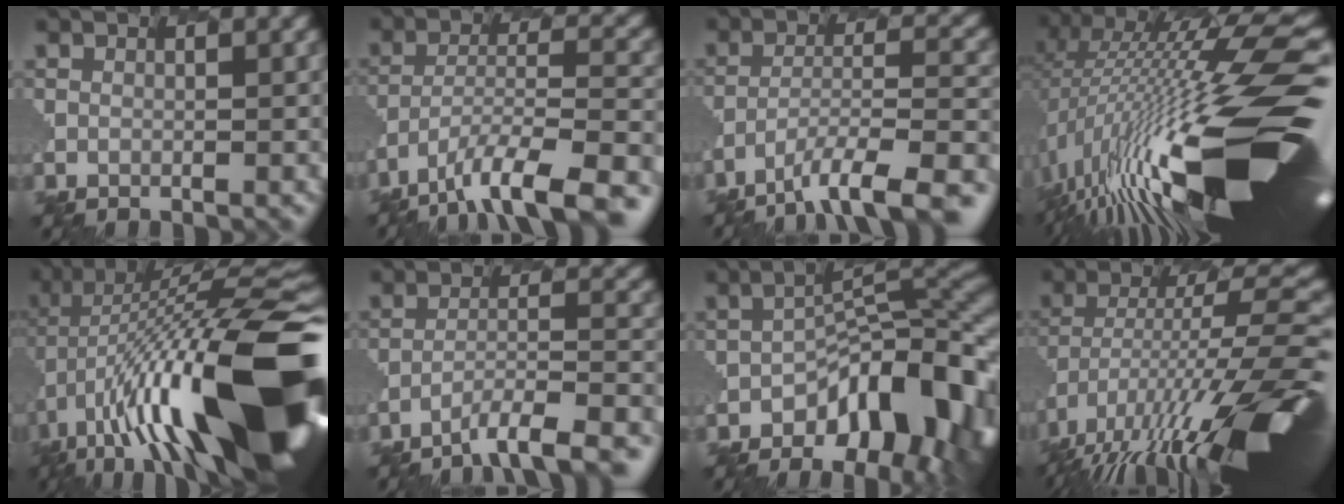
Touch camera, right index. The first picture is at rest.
{"total": 9.6, "force": [-6.7, 2.7, 6.3], "torque": [-0.120, -0.007, -0.125]}
{"total": 8.7, "force": [-6.1, 2.2, 5.9], "torque": [-0.114, -0.008, -0.110]}
{"total": 18.3, "force": [-1.9, 4.6, 17.6], "torque": [-0.306, 0.003, -0.042]}
{"total": 18.2, "force": [-2.3, 6.0, 17.0], "torque": [-0.287, 0.009, -0.049]}
{"total": 7.6, "force": [-6.1, 1.4, 4.4], "torque": [-0.083, -0.004, -0.100]}
{"total": 13.0, "force": [-5.3, 6.2, 10.1], "torque": [-0.119, -0.009, -0.091]}
{"total": 14.6, "force": [-6.4, 4.1, 12.5], "torque": [-0.237, 0.006, -0.119]}